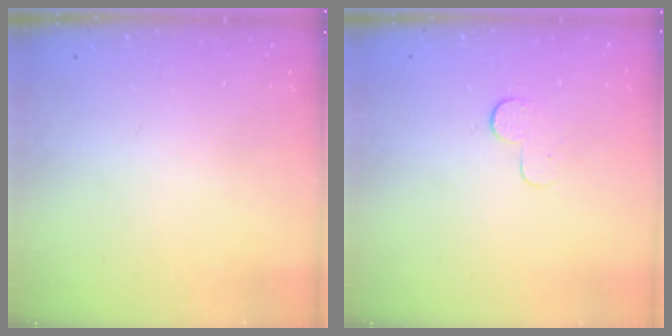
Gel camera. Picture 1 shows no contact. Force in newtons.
{"total": 3.9, "press": 3.9, "slide": 0.4}